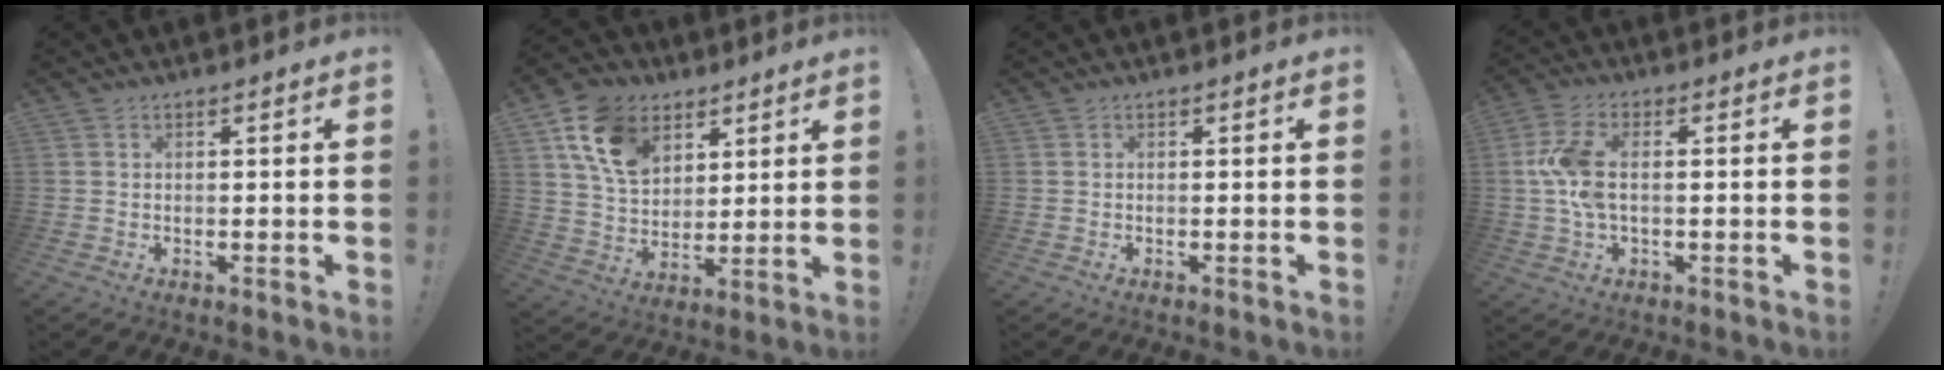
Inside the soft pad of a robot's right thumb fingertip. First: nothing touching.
{"total": 15.2, "force": [7.7, 10.6, 7.6], "torque": [-0.125, -0.027, 0.151]}
{"total": 0.0}
{"total": 9.2, "force": [0.0, 4.3, 8.1], "torque": [-0.165, 0.001, 0.003]}